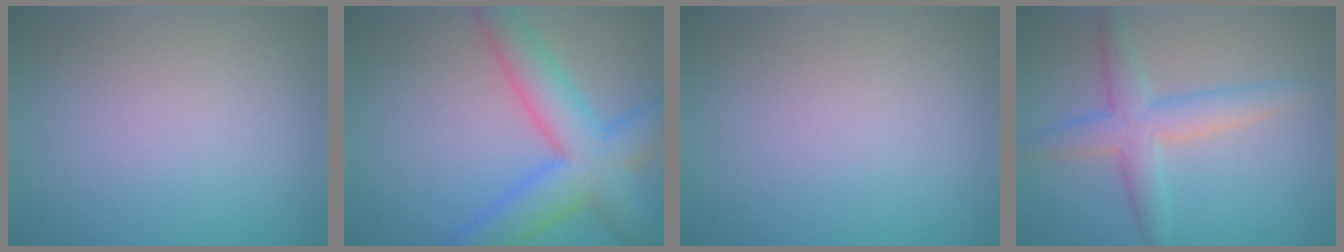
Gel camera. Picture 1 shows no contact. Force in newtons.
{"total": 8.0, "press": 8.0, "slide": 0.4}
{"total": 0.0}
{"total": 4.3, "press": 4.3, "slide": 0.1}